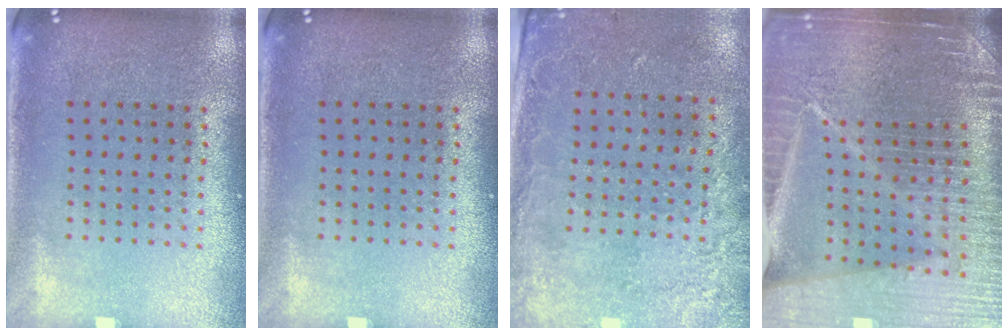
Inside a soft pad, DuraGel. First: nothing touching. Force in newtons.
{"total": 0.0}
{"total": 2.6, "press": 1.9, "slide": 1.8}
{"total": 6.3, "press": 5.5, "slide": 3.0}